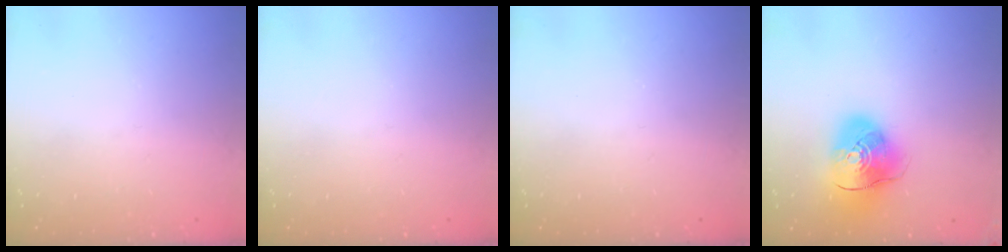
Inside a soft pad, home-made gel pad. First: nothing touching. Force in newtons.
{"total": 0.0}
{"total": 0.0}
{"total": 12.8, "press": 12.6, "slide": 2.1}